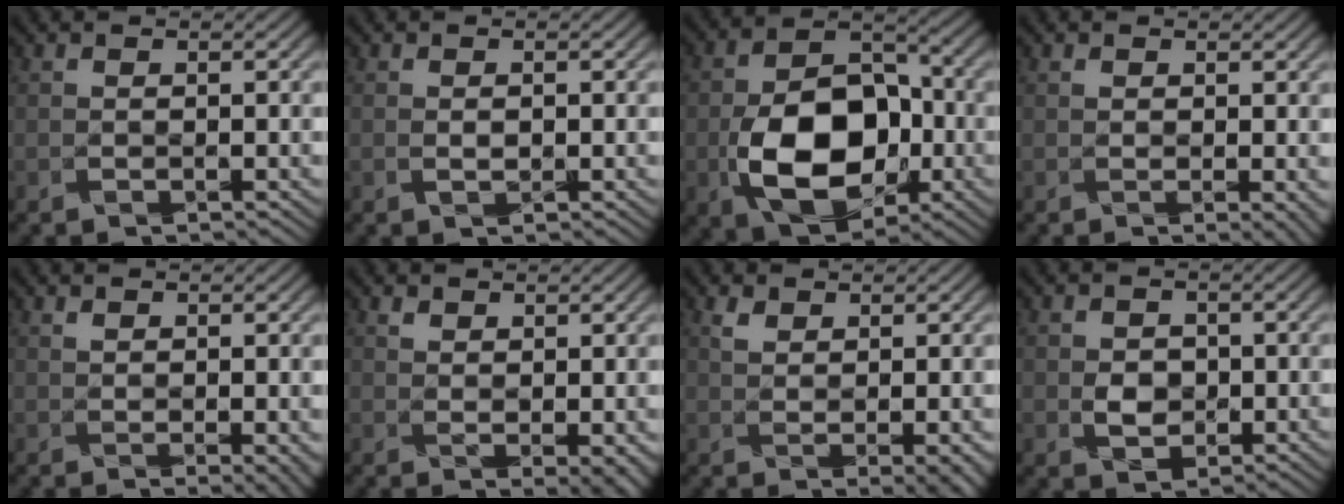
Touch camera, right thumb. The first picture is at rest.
{"total": 0.7, "force": [0.0, 0.3, 0.7], "torque": [-0.015, 0.000, 0.000]}
{"total": 12.4, "force": [-3.3, 8.0, 8.9], "torque": [-0.168, -0.009, -0.057]}
{"total": 2.2, "force": [0.3, 1.2, 1.7], "torque": [-0.023, -0.002, 0.006]}
{"total": 2.6, "force": [0.7, 1.3, 2.2], "torque": [-0.034, 0.001, 0.016]}
{"total": 3.5, "force": [1.4, 2.0, 2.5], "torque": [-0.045, 0.003, 0.029]}
{"total": 2.9, "force": [1.1, 1.3, 2.3], "torque": [-0.045, 0.002, 0.022]}
{"total": 2.9, "force": [-0.3, 2.3, 1.8], "torque": [-0.044, -0.002, -0.009]}